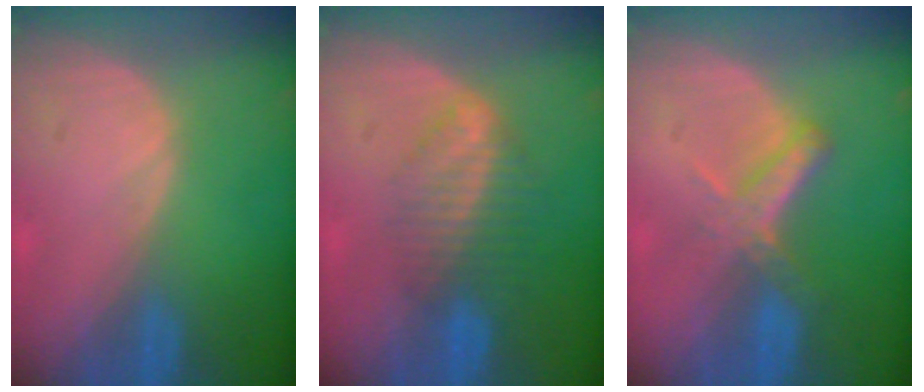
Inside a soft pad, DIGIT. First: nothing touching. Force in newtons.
{"total": 6.8, "press": 5.8, "slide": 3.5}
{"total": 5.5, "press": 4.7, "slide": 2.7}